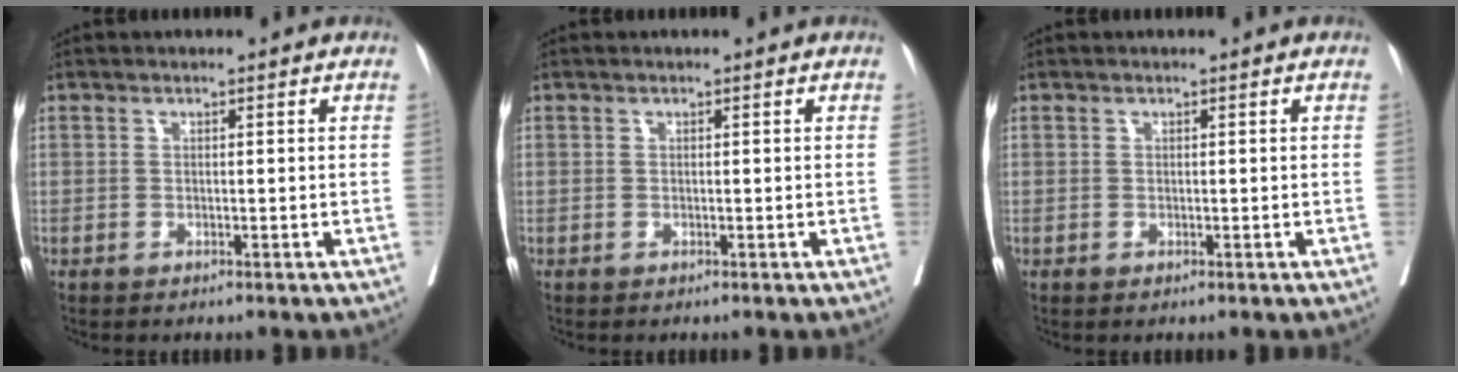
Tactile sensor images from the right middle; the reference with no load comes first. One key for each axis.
{"total": 0.0}
{"total": 0.0}